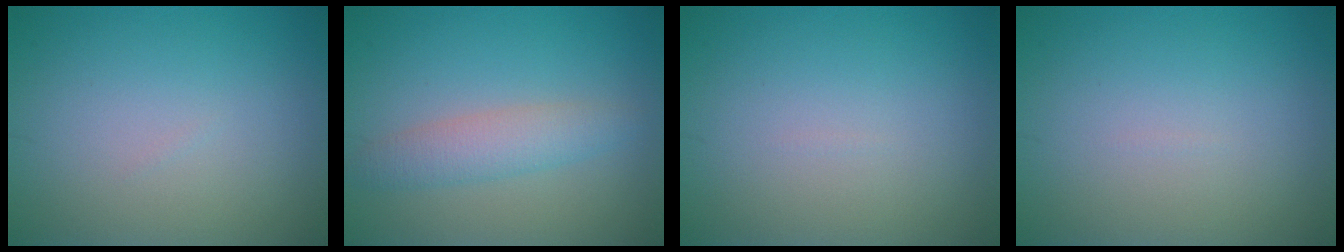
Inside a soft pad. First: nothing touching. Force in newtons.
{"total": 3.0, "press": 3.0, "slide": 0.1}
{"total": 0.0}
{"total": 0.0}